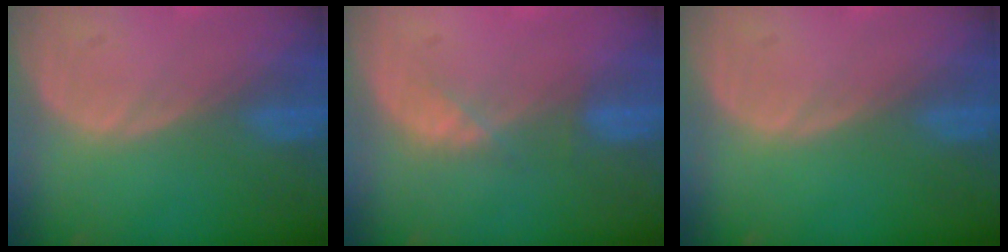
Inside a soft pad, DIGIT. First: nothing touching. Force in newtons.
{"total": 2.3, "press": 2.2, "slide": 0.7}
{"total": 0.0}